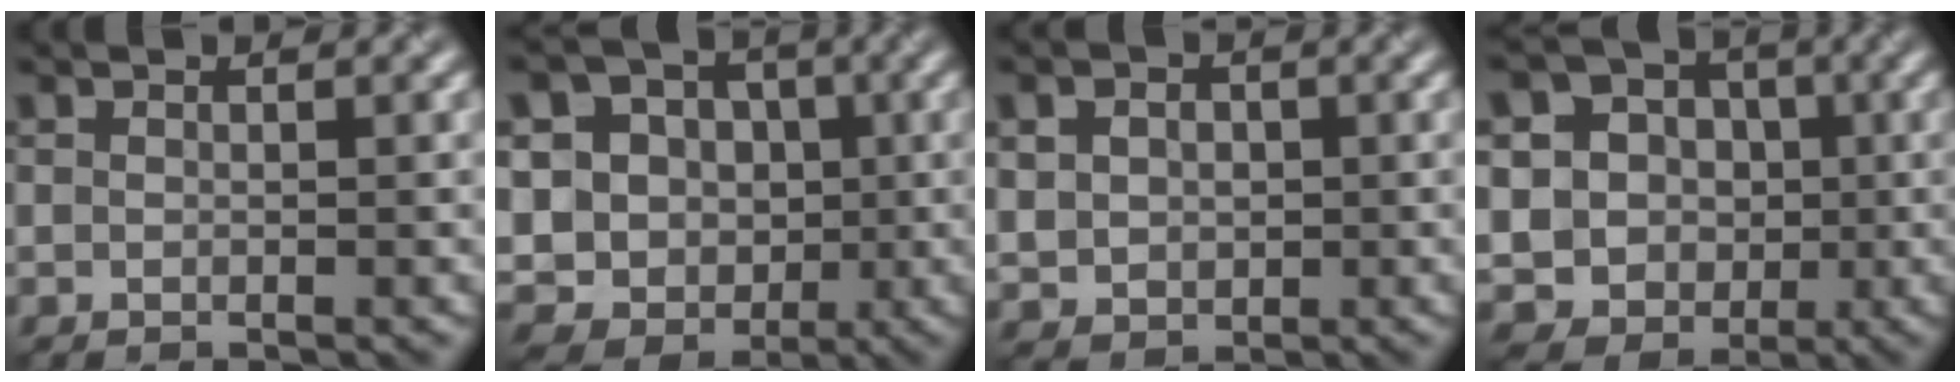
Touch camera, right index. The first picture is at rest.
{"total": 14.1, "force": [0.0, 13.0, 5.4], "torque": [-0.136, 0.026, -0.016]}
{"total": 3.8, "force": [0.6, 3.2, 1.8], "torque": [-0.044, 0.008, 0.005]}
{"total": 10.4, "force": [-0.4, 9.7, 3.7], "torque": [-0.093, 0.031, -0.030]}